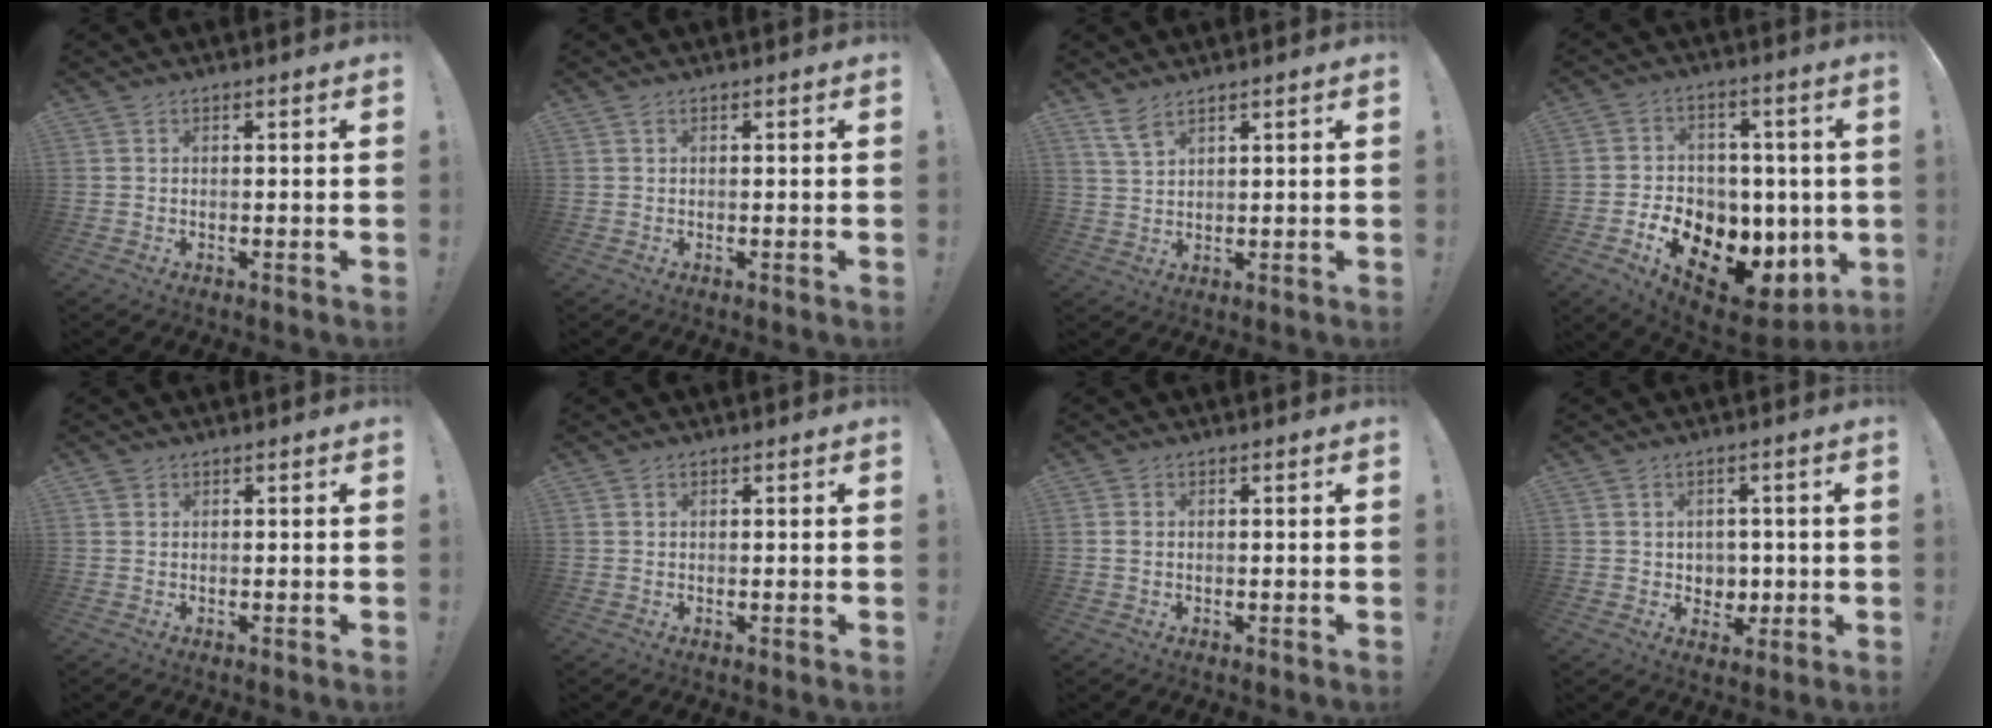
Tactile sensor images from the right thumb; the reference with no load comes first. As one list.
[{"total": 0.0}, {"total": 4.8, "force": [3.6, 1.6, 2.7], "torque": [-0.059, -0.016, 0.069]}, {"total": 15.0, "force": [-5.5, 11.4, 8.2], "torque": [-0.105, 0.025, -0.079]}, {"total": 1.0, "force": [0.7, 0.6, 0.2], "torque": [-0.010, 0.003, 0.014]}, {"total": 0.6, "force": [0.3, 0.5, 0.2], "torque": [0.005, -0.001, 0.003]}, {"total": 1.2, "force": [0.1, 1.0, 0.7], "torque": [-0.014, 0.005, 0.001]}, {"total": 5.1, "force": [1.2, 4.8, 1.0], "torque": [-0.012, -0.011, 0.027]}]